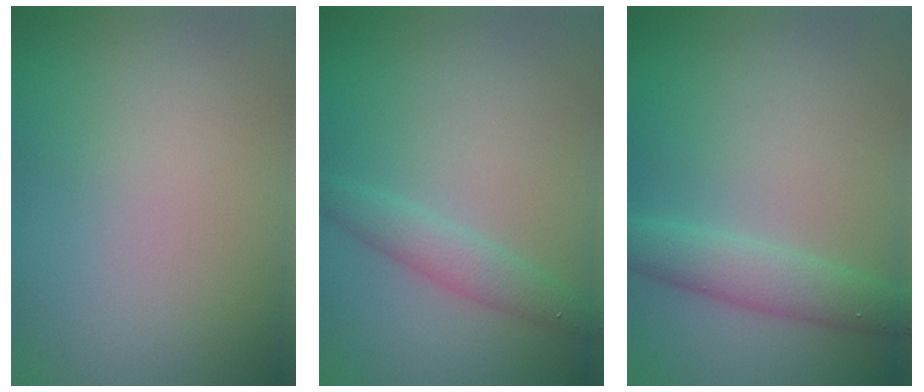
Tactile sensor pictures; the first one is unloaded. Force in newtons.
{"total": 2.3, "press": 2.3, "slide": 0.0}
{"total": 3.1, "press": 3.1, "slide": 0.0}